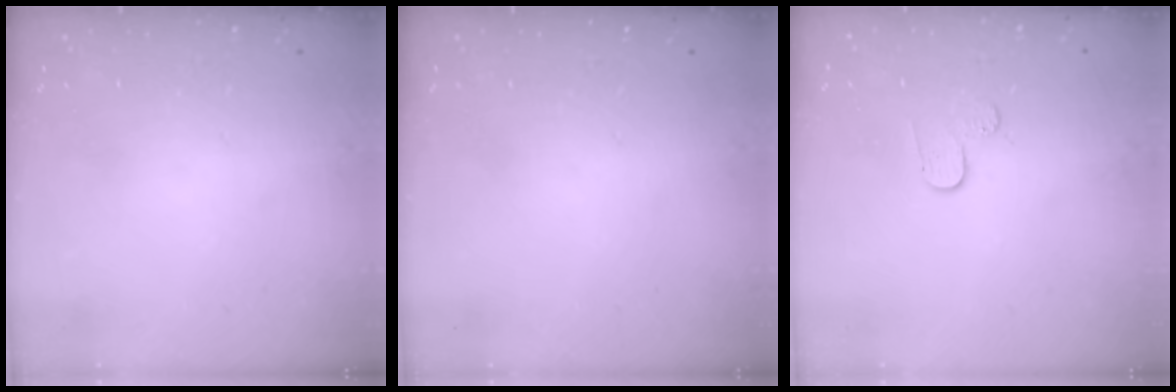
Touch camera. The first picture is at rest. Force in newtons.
{"total": 0.0}
{"total": 4.0, "press": 3.9, "slide": 0.4}